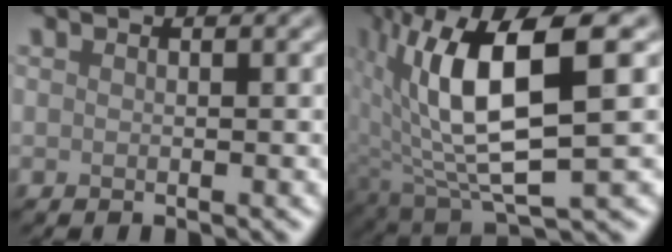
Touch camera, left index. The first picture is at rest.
{"total": 11.0, "force": [1.8, 3.7, 10.2], "torque": [-0.196, -0.001, 0.040]}